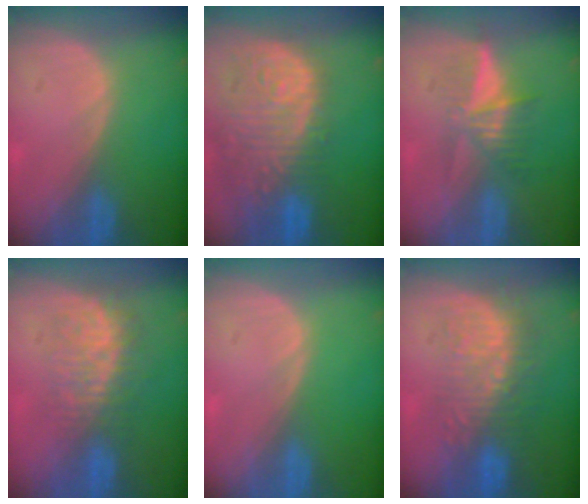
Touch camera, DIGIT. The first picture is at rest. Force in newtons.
{"total": 14.2, "press": 11.7, "slide": 8.1}
{"total": 5.5, "press": 5.0, "slide": 2.2}
{"total": 7.8, "press": 7.2, "slide": 2.9}
{"total": 0.0}
{"total": 8.8, "press": 8.5, "slide": 2.5}